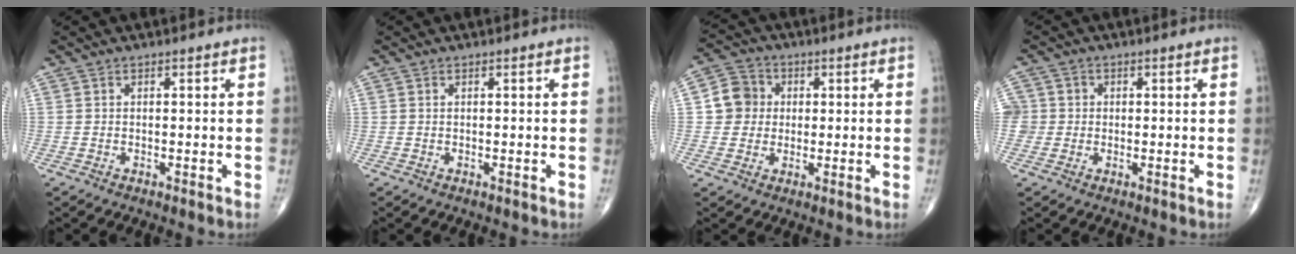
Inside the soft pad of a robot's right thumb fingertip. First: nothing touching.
{"total": 0.0}
{"total": 6.5, "force": [0.7, 6.2, 1.8], "torque": [-0.002, 0.010, 0.003]}
{"total": 3.9, "force": [0.1, 3.9, 0.3], "torque": [0.019, 0.011, 0.000]}